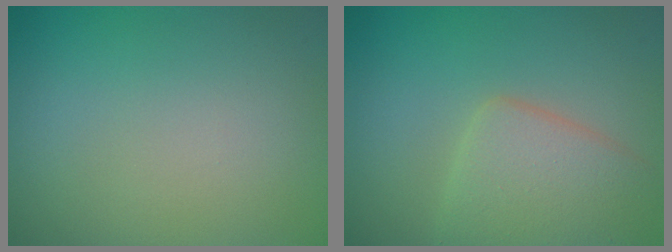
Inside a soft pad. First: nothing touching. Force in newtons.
{"total": 4.3, "press": 4.3, "slide": 0.3}